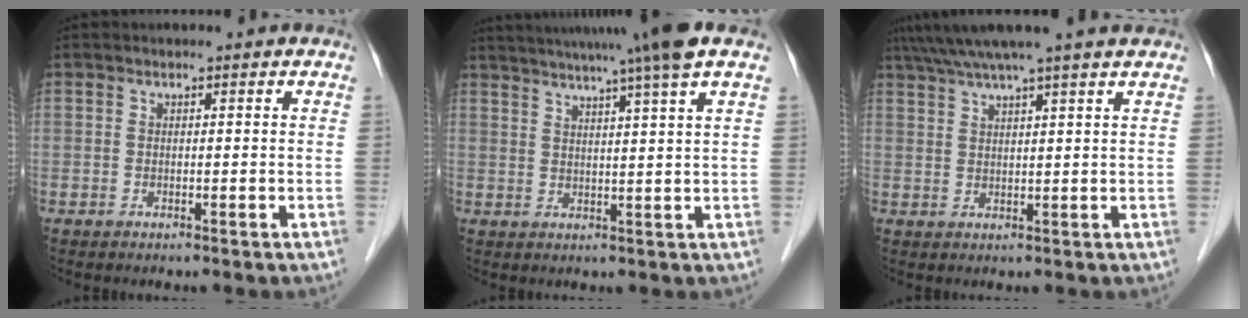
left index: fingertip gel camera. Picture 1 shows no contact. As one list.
[{"total": 13.8, "force": [11.2, -2.2, 7.8], "torque": [-0.132, -0.001, 0.148]}, {"total": 8.6, "force": [7.2, -1.5, 4.5], "torque": [-0.073, 0.028, 0.101]}]